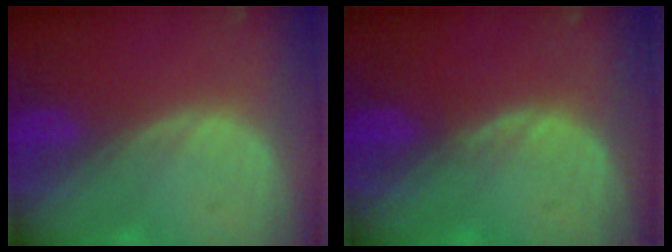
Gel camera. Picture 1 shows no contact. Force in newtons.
{"total": 0.7, "press": 0.7, "slide": 0.2}